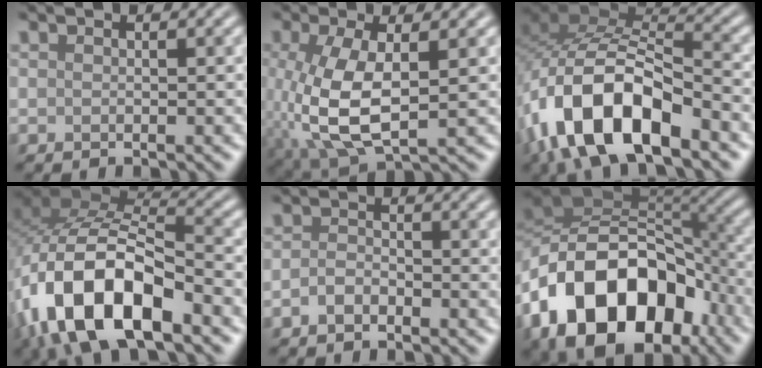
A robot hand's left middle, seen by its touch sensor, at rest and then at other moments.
{"total": 7.8, "force": [-0.6, 3.5, 6.9], "torque": [-0.166, -0.009, -0.006]}
{"total": 13.1, "force": [-6.1, 6.2, 9.8], "torque": [-0.190, -0.003, -0.115]}
{"total": 14.7, "force": [-5.8, 7.4, 11.2], "torque": [-0.213, -0.010, -0.110]}
{"total": 1.6, "force": [-1.0, 0.9, 1.0], "torque": [-0.020, 0.002, -0.023]}
{"total": 16.3, "force": [-6.7, 10.7, 10.3], "torque": [-0.188, 0.000, -0.125]}